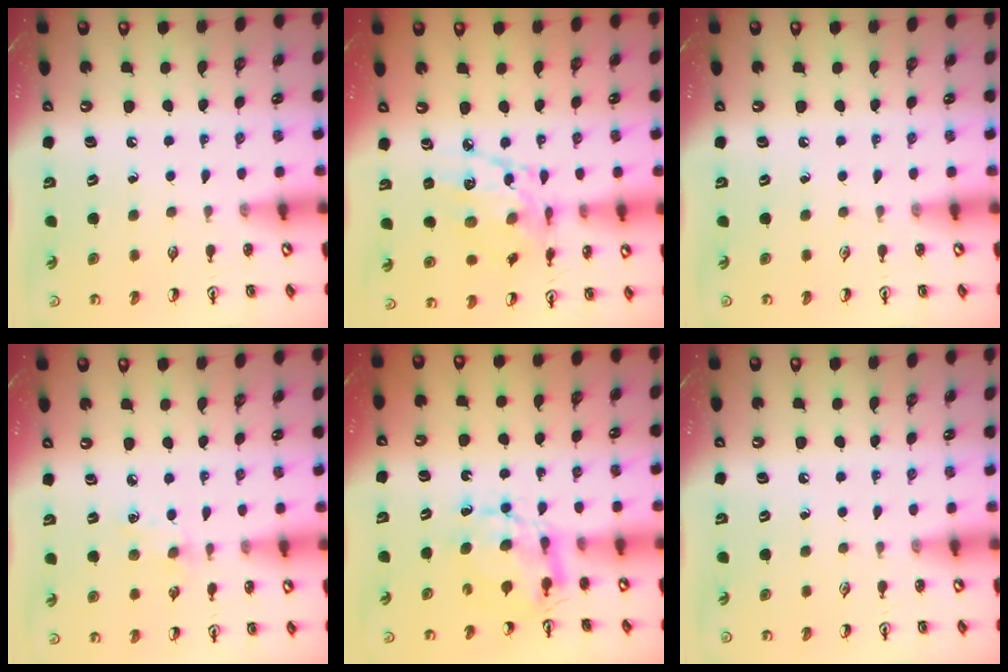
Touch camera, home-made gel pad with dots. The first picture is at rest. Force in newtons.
{"total": 12.9, "press": 12.8, "slide": 0.8}
{"total": 0.0}
{"total": 5.4, "press": 5.4, "slide": 0.7}
{"total": 6.0, "press": 6.0, "slide": 0.5}
{"total": 0.0}